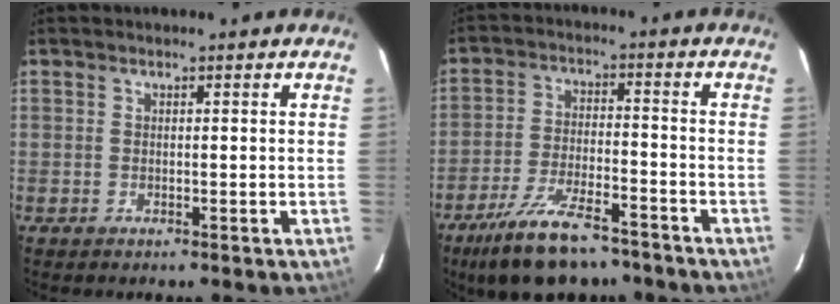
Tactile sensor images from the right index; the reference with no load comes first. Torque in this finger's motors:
{"motor_torque": [1.24, -0.91, 0.53, 0.12]}